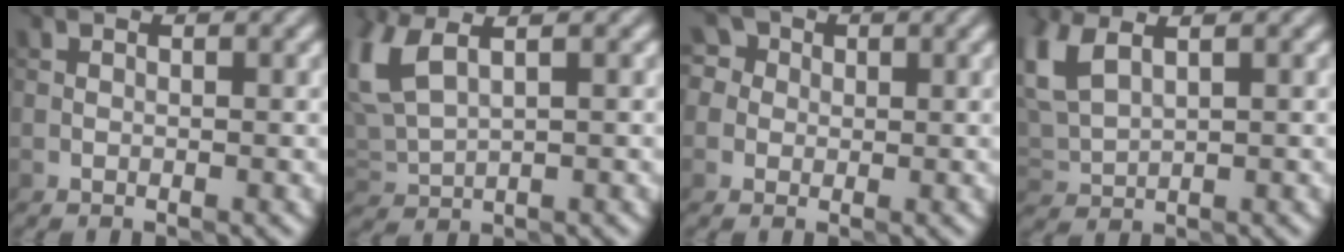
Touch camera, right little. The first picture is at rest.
{"total": 5.0, "force": [1.8, 2.4, 4.0], "torque": [-0.124, 0.007, 0.044]}
{"total": 4.7, "force": [1.5, 4.3, 1.4], "torque": [-0.023, 0.035, 0.001]}
{"total": 4.0, "force": [1.8, 2.0, 2.9], "torque": [-0.093, 0.008, 0.046]}